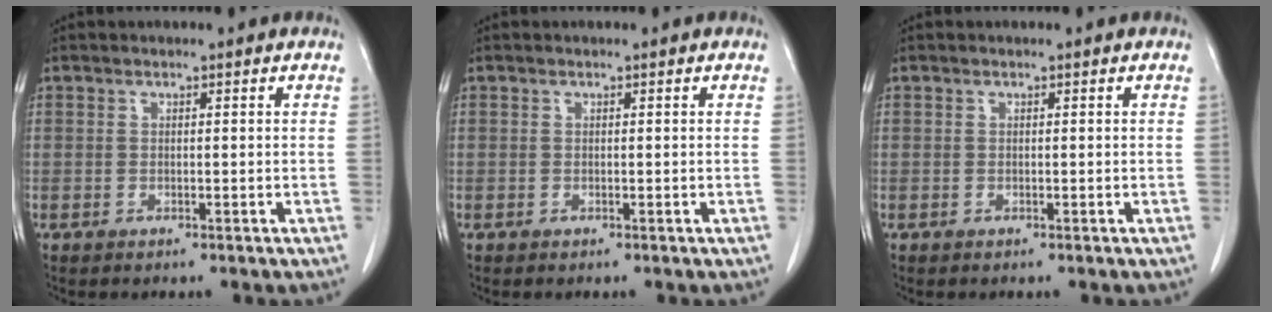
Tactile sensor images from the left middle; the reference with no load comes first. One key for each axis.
{"total": 0.0}
{"total": 0.0}